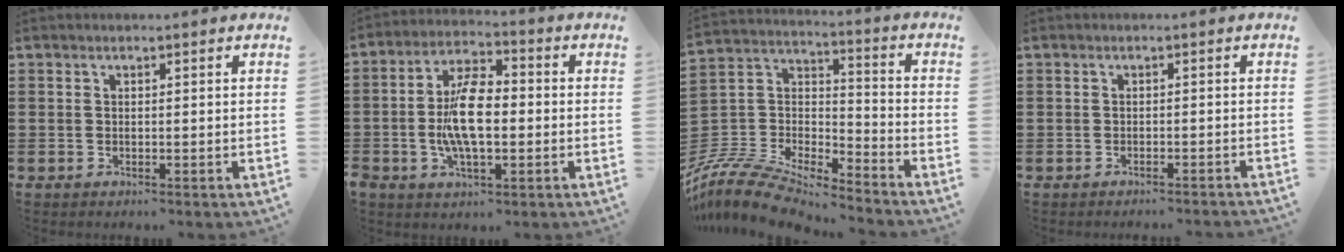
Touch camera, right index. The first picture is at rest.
{"total": 9.7, "force": [-1.1, 4.2, 8.6], "torque": [-0.185, 0.003, -0.026]}
{"total": 9.6, "force": [-8.9, 2.4, 2.7], "torque": [-0.075, 0.006, -0.182]}
{"total": 1.0, "force": [-1.0, 0.0, 0.0], "torque": [-0.003, 0.003, -0.022]}